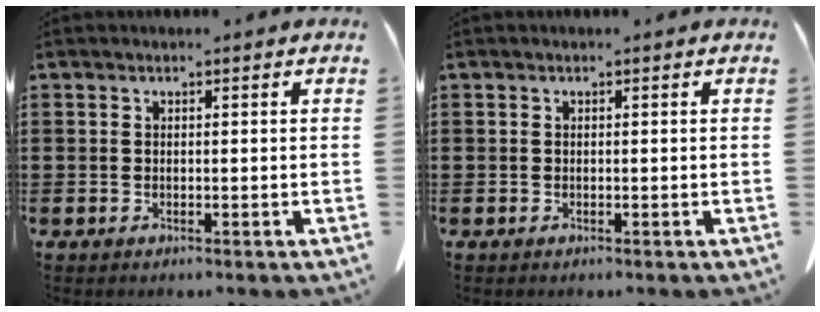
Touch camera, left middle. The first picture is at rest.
{"total": 0.0}